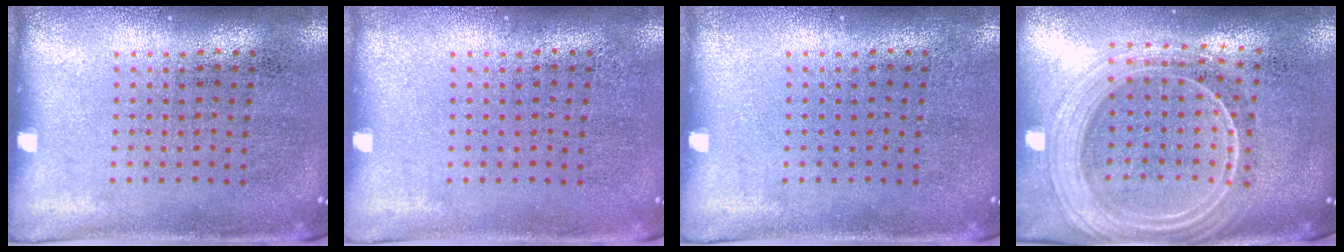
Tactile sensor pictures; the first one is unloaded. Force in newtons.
{"total": 0.0}
{"total": 0.0}
{"total": 2.4, "press": 2.1, "slide": 1.2}